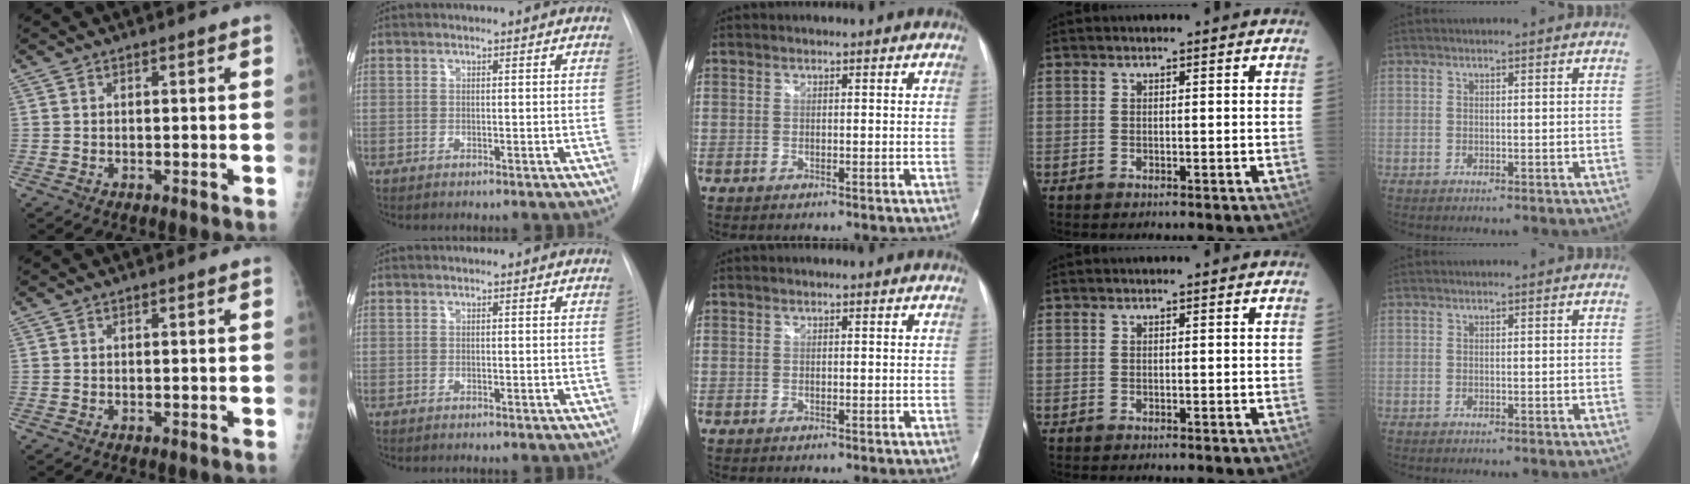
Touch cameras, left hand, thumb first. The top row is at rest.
{}